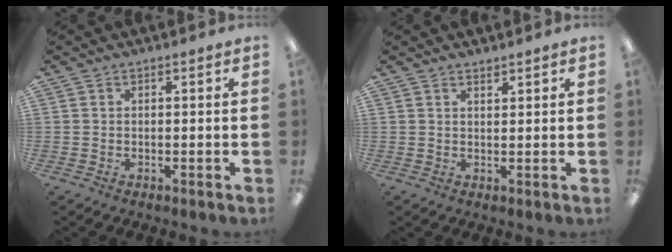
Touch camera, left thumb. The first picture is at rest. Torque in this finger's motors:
{"motor_torque": [-0.15, -0.10, 0.02, 0.08, -0.03]}